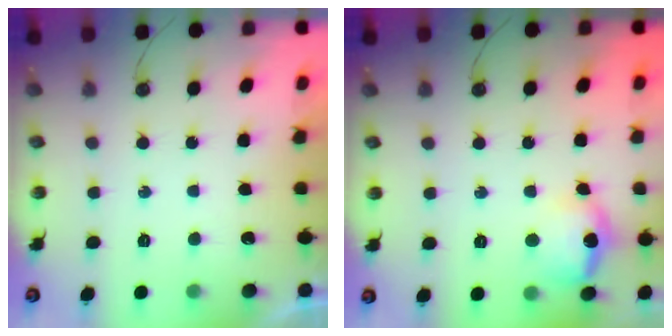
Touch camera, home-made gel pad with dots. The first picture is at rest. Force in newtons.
{"total": 12.0, "press": 11.9, "slide": 1.4}